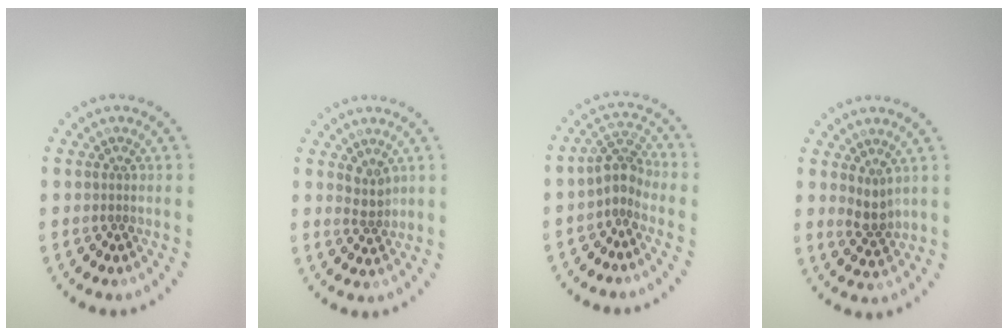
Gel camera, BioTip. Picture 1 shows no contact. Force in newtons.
{"total": 1.9, "press": 1.5, "slide": 1.2}
{"total": 2.6, "press": 1.9, "slide": 1.8}
{"total": 2.0, "press": 1.7, "slide": 1.1}